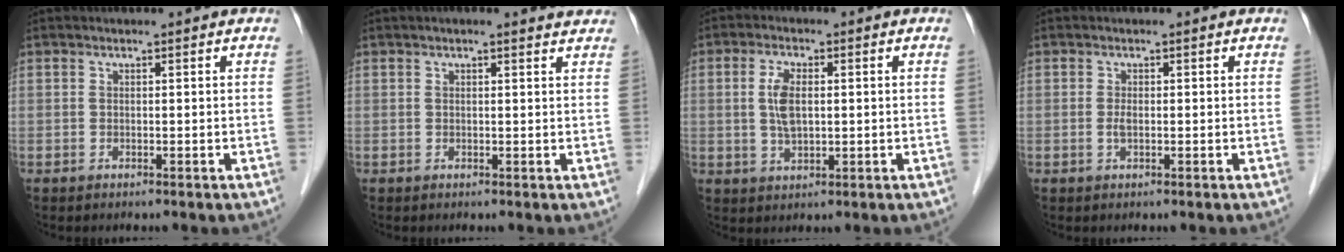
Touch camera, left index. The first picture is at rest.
{"total": 3.3, "force": [2.9, 0.3, 1.5], "torque": [-0.023, 0.005, 0.022]}
{"total": 5.0, "force": [0.4, 2.1, 4.6], "torque": [-0.103, 0.005, 0.011]}
{"total": 1.0, "force": [-0.1, 0.3, 0.9], "torque": [-0.023, -0.001, -0.001]}